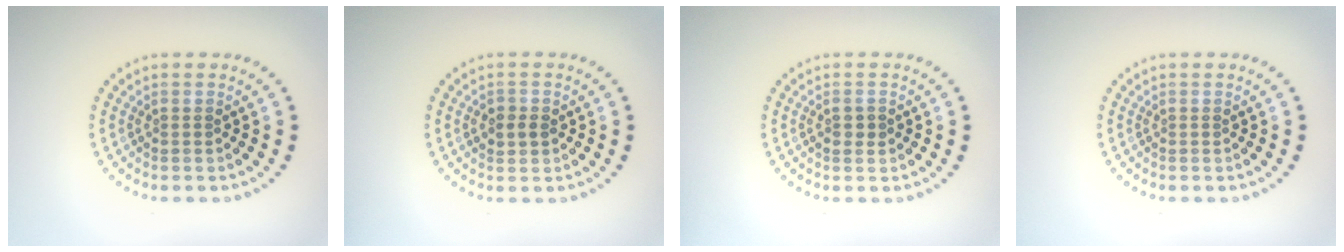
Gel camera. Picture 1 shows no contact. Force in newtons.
{"total": 1.6, "press": 1.6, "slide": 0.3}
{"total": 1.2, "press": 1.2, "slide": 0.2}
{"total": 0.0}